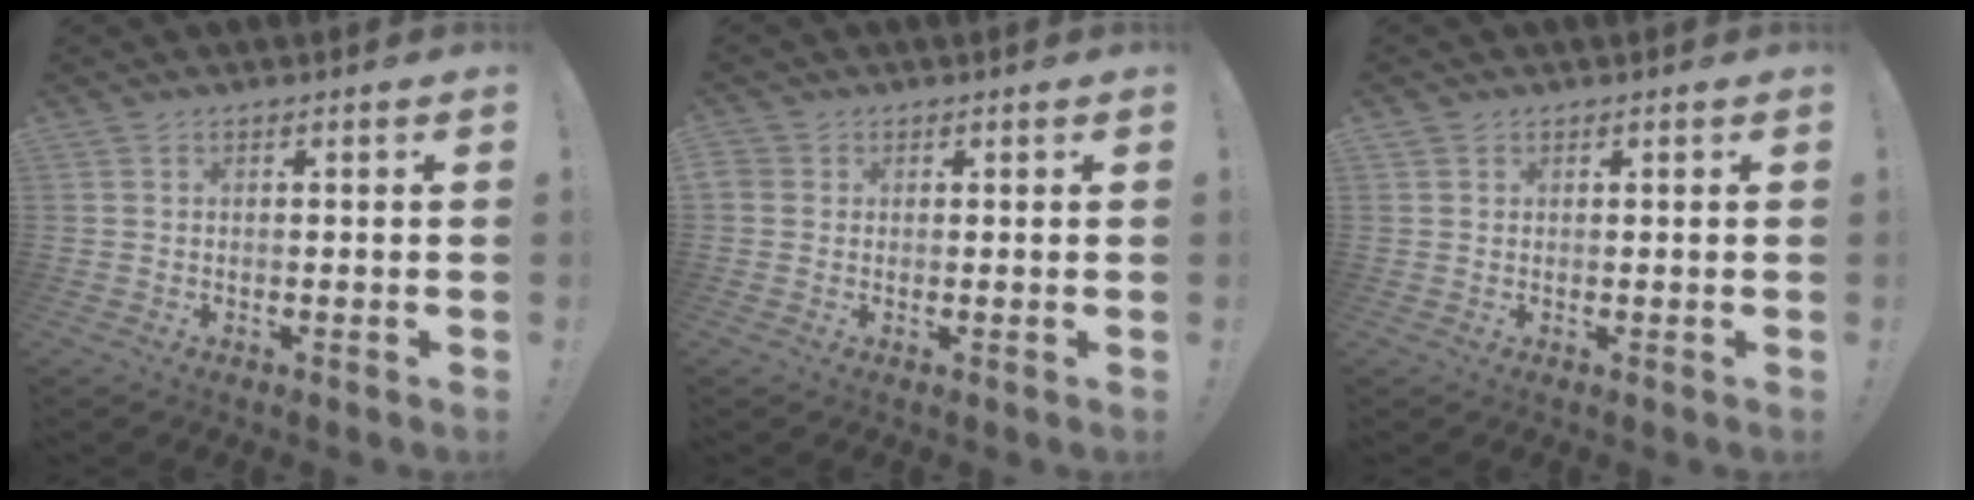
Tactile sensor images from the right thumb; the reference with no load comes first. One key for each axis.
{"total": 2.4, "fx": 0.8, "fy": 2.1, "fz": 0.8, "tx": -0.010, "ty": 0.001, "tz": 0.015}
{"total": 1.1, "fx": 0.8, "fy": 0.8, "fz": 0.1, "tx": 0.002, "ty": -0.002, "tz": 0.015}